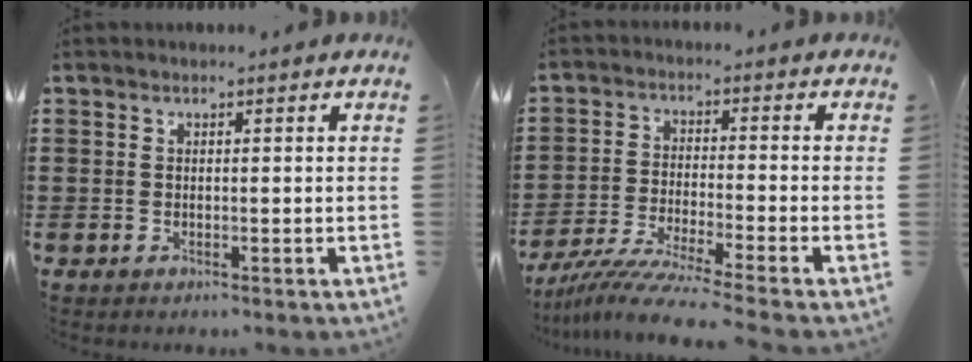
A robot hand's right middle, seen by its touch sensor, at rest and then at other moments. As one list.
[{"total": 6.5, "force": [-5.7, -0.5, 2.9], "torque": [-0.071, -0.019, -0.116]}]